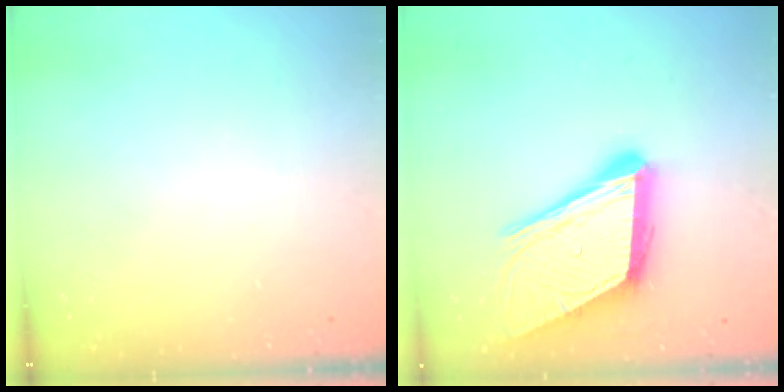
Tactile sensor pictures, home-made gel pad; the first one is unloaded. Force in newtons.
{"total": 18.6, "press": 18.2, "slide": 3.8}